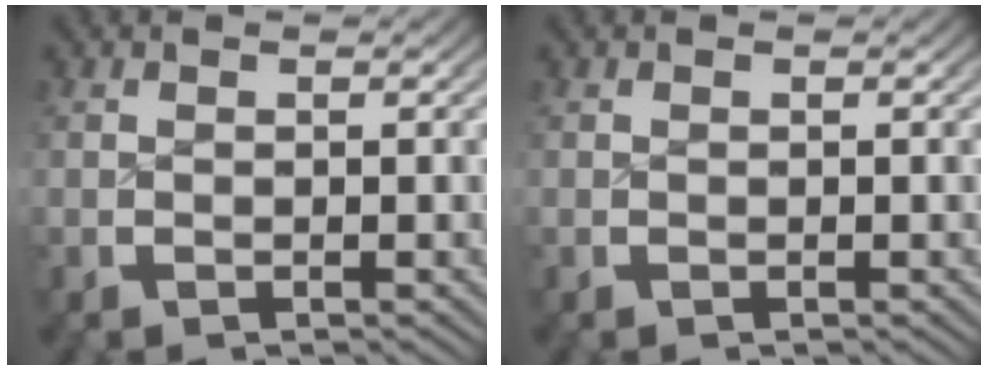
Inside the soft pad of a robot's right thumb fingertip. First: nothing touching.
{"total": 0.0}